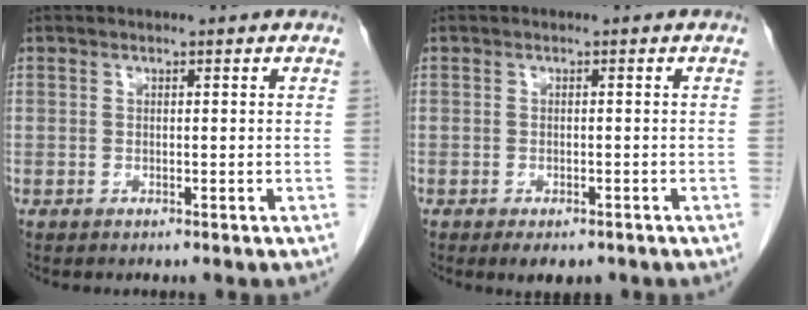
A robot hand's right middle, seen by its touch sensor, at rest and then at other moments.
{"total": 3.8, "force": [-2.7, 1.8, 1.9], "torque": [-0.019, -0.003, -0.032]}